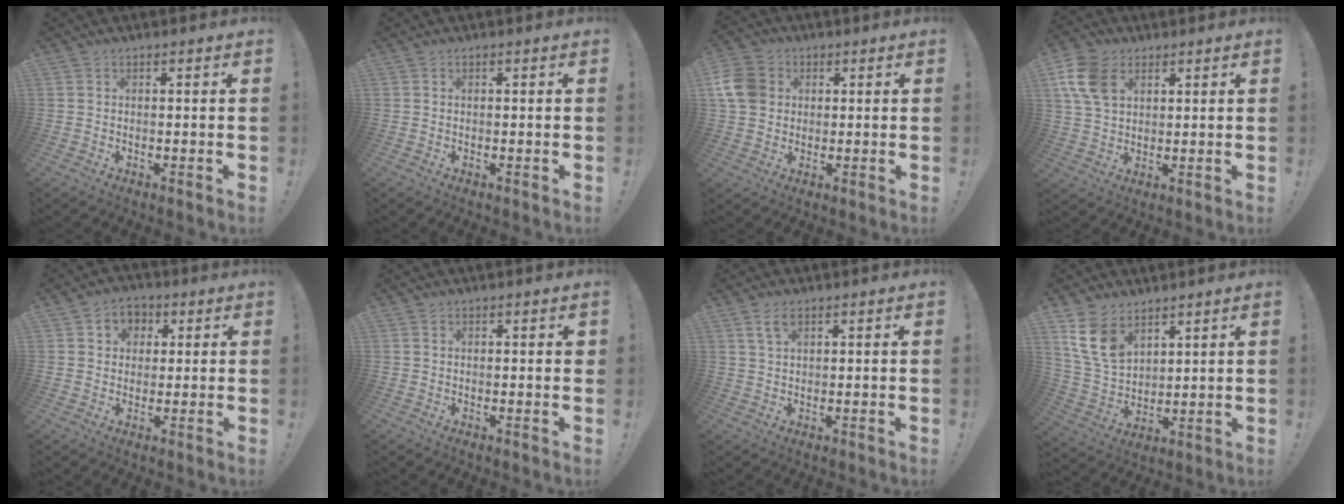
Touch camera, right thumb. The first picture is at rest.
{"total": 0.0}
{"total": 9.8, "force": [1.9, 8.3, 4.9], "torque": [-0.096, 0.003, 0.039]}
{"total": 12.0, "force": [4.9, 8.5, 7.1], "torque": [-0.144, -0.005, 0.096]}
{"total": 5.7, "force": [1.3, 5.1, 1.9], "torque": [-0.018, -0.003, 0.023]}
{"total": 0.8, "force": [0.5, 0.5, 0.4], "torque": [-0.005, 0.000, 0.009]}
{"total": 3.7, "force": [1.9, 1.4, 2.8], "torque": [-0.057, 0.002, 0.035]}
{"total": 12.0, "force": [7.1, 7.5, 6.1], "torque": [-0.127, -0.031, 0.144]}